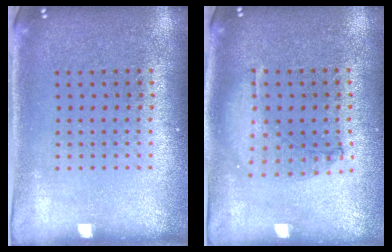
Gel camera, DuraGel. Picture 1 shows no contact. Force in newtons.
{"total": 0.9, "press": 0.9, "slide": 0.2}